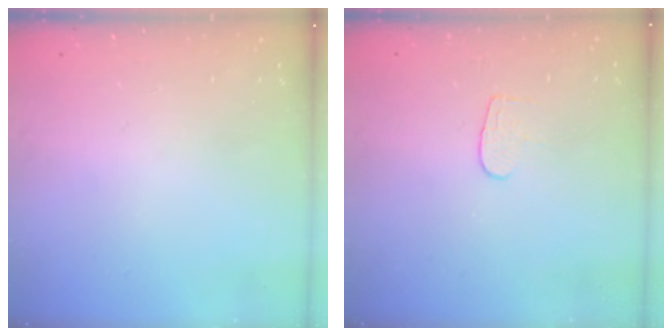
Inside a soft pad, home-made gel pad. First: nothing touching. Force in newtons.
{"total": 4.6, "press": 4.6, "slide": 0.2}